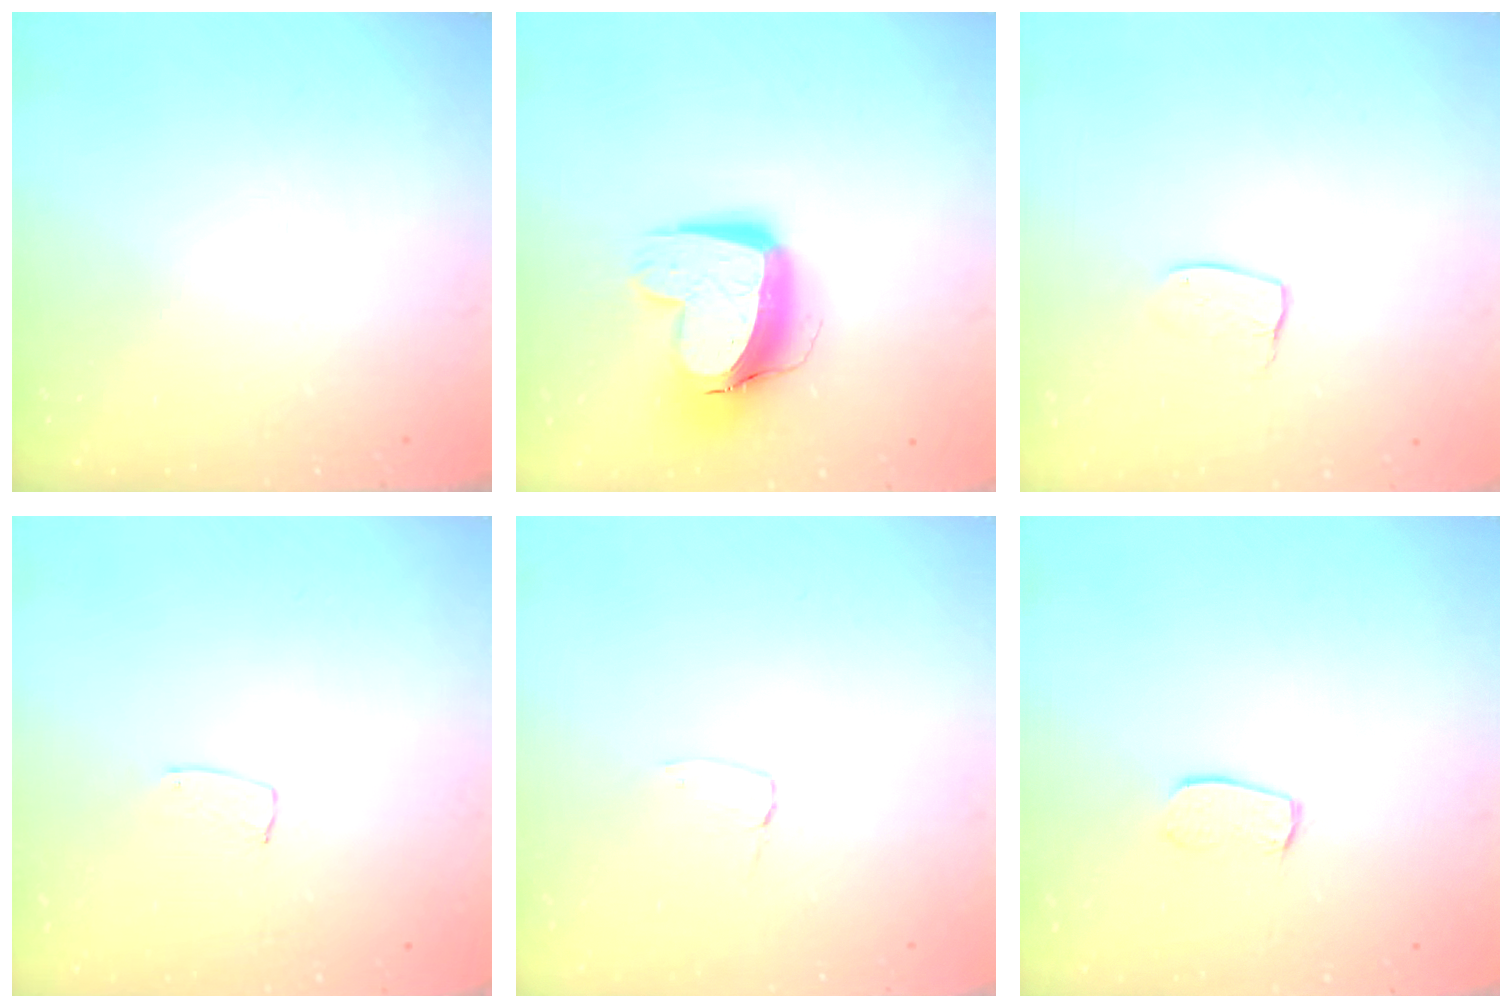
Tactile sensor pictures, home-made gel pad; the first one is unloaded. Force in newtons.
{"total": 14.0, "press": 14.0, "slide": 1.5}
{"total": 6.6, "press": 6.6, "slide": 0.4}
{"total": 4.3, "press": 4.3, "slide": 0.2}
{"total": 3.0, "press": 3.0, "slide": 0.3}
{"total": 6.6, "press": 6.6, "slide": 0.4}